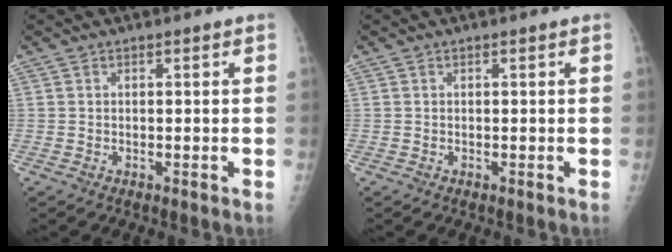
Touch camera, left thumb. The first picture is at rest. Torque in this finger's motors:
{"motor_torque": [0.00, 0.00, 0.00, 0.00, 0.00]}